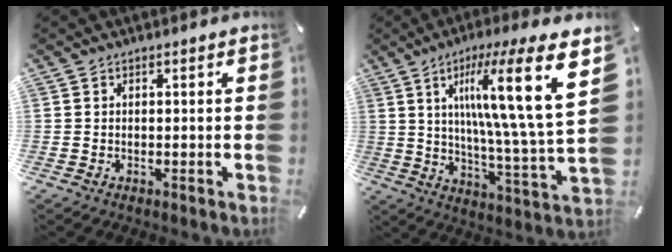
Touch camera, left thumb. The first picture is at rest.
{"total": 22.3, "force": [9.2, 3.6, 20.0], "torque": [-0.314, -0.052, 0.127]}